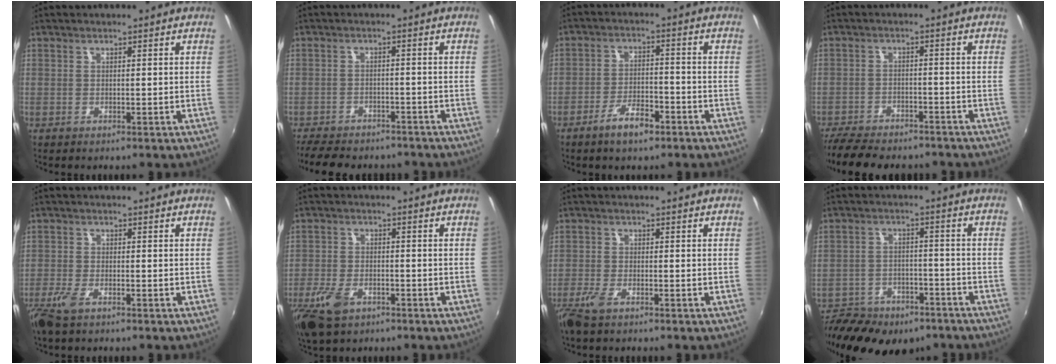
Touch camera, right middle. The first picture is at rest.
{"total": 12.8, "force": [-10.8, 4.6, 5.0], "torque": [-0.120, -0.015, -0.159]}
{"total": 6.5, "force": [-4.3, 2.2, 4.2], "torque": [-0.090, 0.001, -0.072]}
{"total": 14.1, "force": [-11.9, 4.5, 6.0], "torque": [-0.140, -0.025, -0.183]}
{"total": 4.6, "force": [-3.2, 1.5, 3.0], "torque": [-0.079, -0.011, -0.063]}
{"total": 8.5, "force": [-5.0, 4.6, 5.1], "torque": [-0.131, -0.017, -0.093]}
{"total": 4.2, "force": [-3.0, 1.3, 2.6], "torque": [-0.071, -0.009, -0.062]}
{"total": 18.7, "force": [-13.3, 9.6, 8.8], "torque": [-0.200, -0.014, -0.190]}